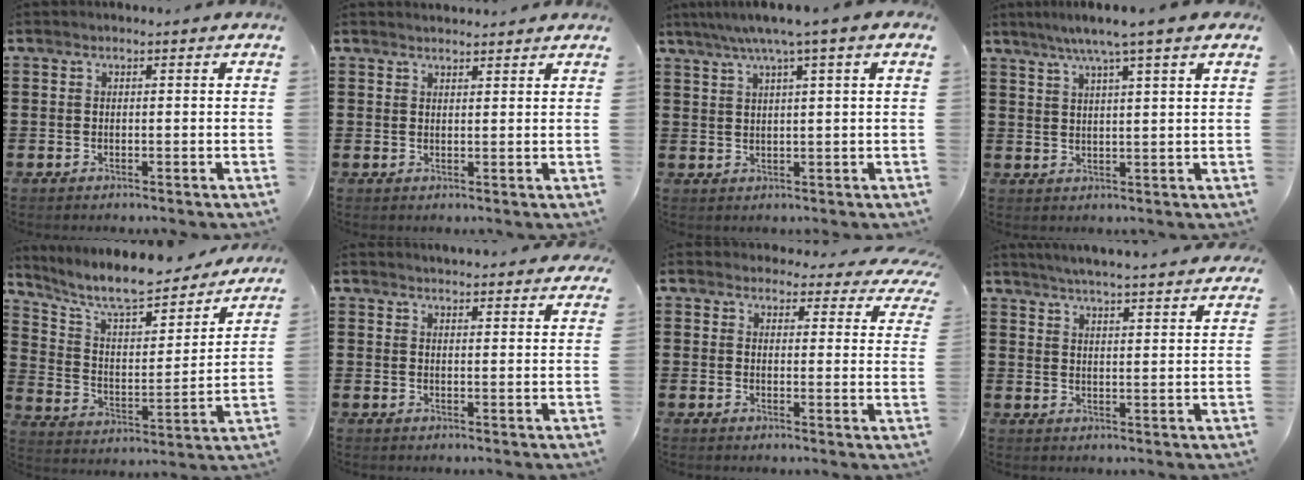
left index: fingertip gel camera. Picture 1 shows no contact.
{"total": 1.5, "force": [1.5, 0.1, 0.1], "torque": [-0.005, 0.002, 0.029]}
{"total": 4.0, "force": [2.2, -0.3, 3.4], "torque": [-0.072, -0.001, 0.033]}
{"total": 5.0, "force": [3.6, -0.6, 3.4], "torque": [-0.075, -0.006, 0.060]}
{"total": 9.9, "force": [8.7, 1.8, 4.4], "torque": [-0.114, -0.062, 0.149]}
{"total": 2.8, "force": [2.8, 0.0, 0.0], "torque": [0.000, -0.013, 0.050]}
{"total": 3.8, "force": [3.6, 1.0, 0.8], "torque": [-0.016, -0.020, 0.061]}
{"total": 4.5, "force": [4.4, -0.7, 0.7], "torque": [-0.033, -0.029, 0.074]}